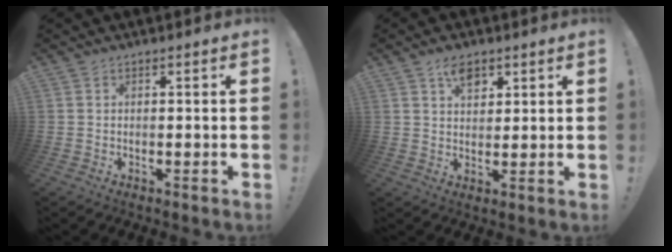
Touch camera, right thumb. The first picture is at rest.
{"total": 6.1, "force": [3.6, 3.6, 3.3], "torque": [-0.047, -0.011, 0.062]}